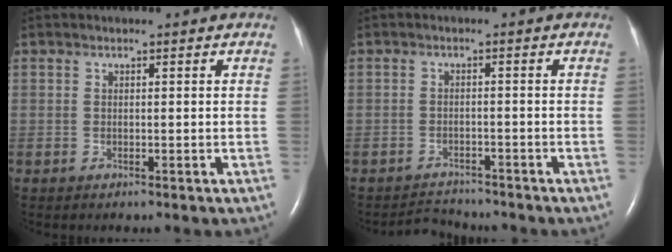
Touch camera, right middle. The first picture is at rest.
{"total": 3.2, "force": [-3.2, 0.3, -0.6], "torque": [0.002, -0.010, -0.050]}